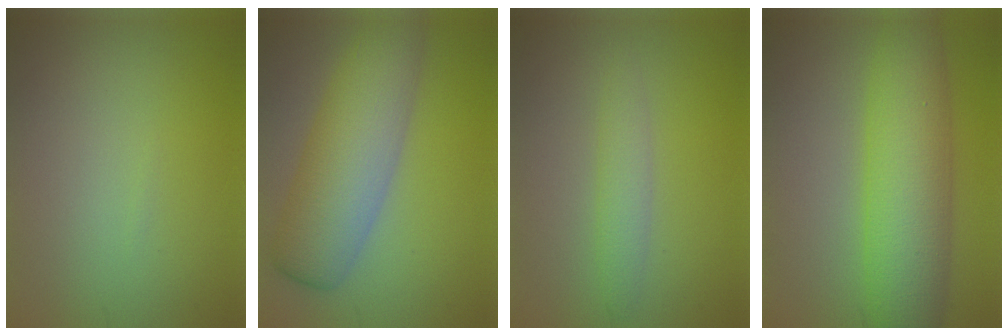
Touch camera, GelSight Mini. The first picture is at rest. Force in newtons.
{"total": 7.5, "press": 7.5, "slide": 0.3}
{"total": 2.0, "press": 2.0, "slide": 0.1}
{"total": 7.9, "press": 7.9, "slide": 0.1}